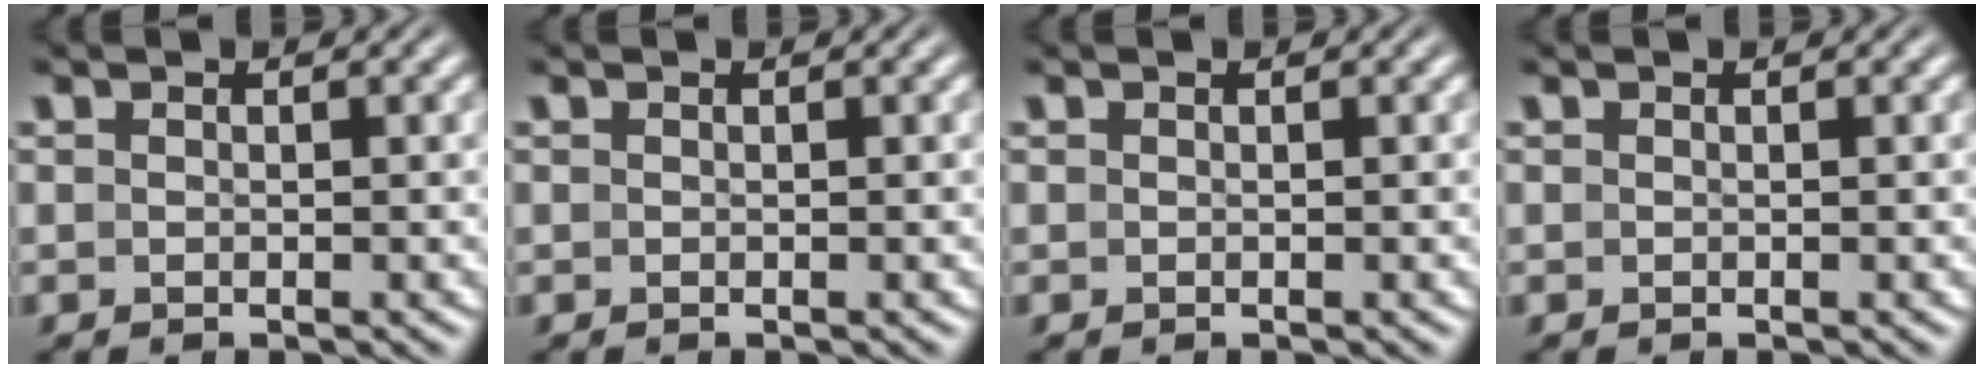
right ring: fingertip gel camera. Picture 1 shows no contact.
{"total": 0.0}
{"total": 0.0}
{"total": 0.0}